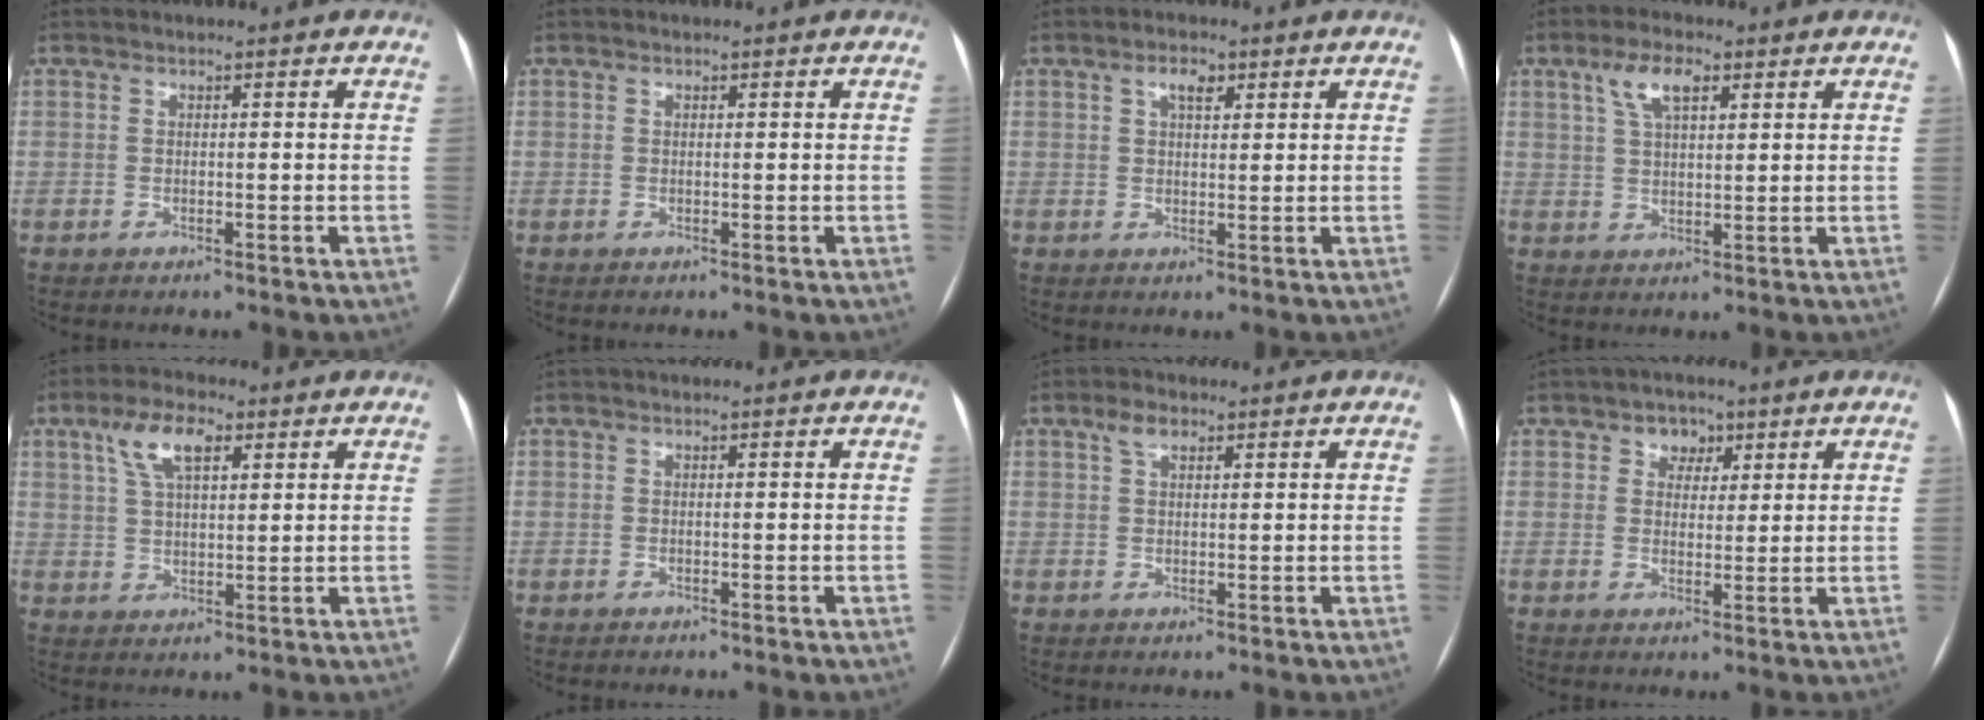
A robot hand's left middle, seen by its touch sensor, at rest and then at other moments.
{"total": 0.0}
{"total": 3.1, "force": [1.6, 1.4, 2.2], "torque": [-0.039, 0.007, 0.026]}
{"total": 5.8, "force": [3.0, 2.1, 4.5], "torque": [-0.093, 0.014, 0.058]}
{"total": 7.3, "force": [3.7, 2.7, 5.7], "torque": [-0.115, 0.017, 0.070]}
{"total": 0.0}
{"total": 2.6, "force": [1.6, 1.2, 1.7], "torque": [-0.037, 0.011, 0.033]}
{"total": 3.6, "force": [1.9, 2.7, 1.2], "torque": [-0.012, 0.006, 0.028]}